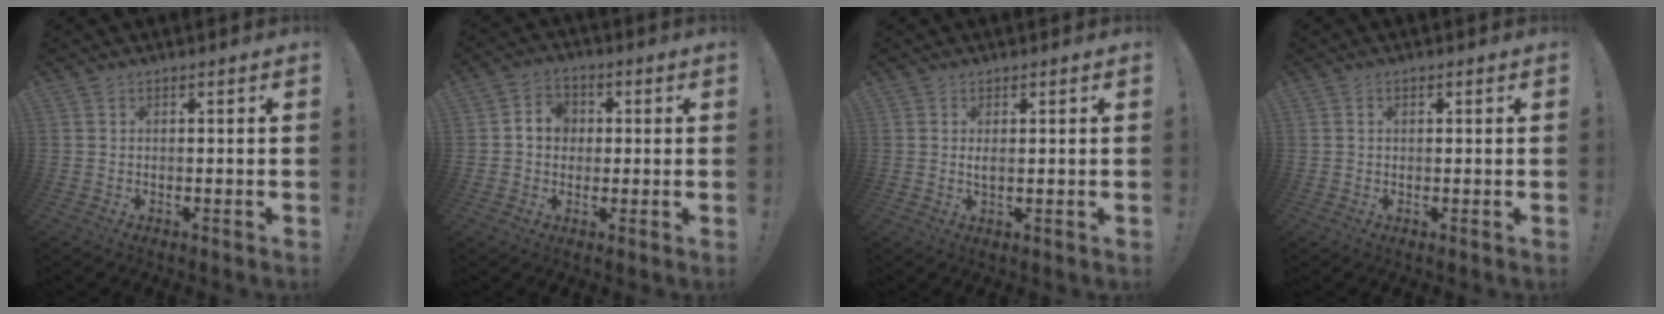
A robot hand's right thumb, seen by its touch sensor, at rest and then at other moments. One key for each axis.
{"total": 6.8, "fx": 0.7, "fy": 6.0, "fz": 3.1, "tx": -0.050, "ty": 0.013, "tz": 0.016}
{"total": 1.6, "fx": 0.5, "fy": 0.4, "fz": 1.5, "tx": -0.024, "ty": -0.003, "tz": 0.007}
{"total": 0.8, "fx": 0.4, "fy": 0.5, "fz": 0.4, "tx": -0.004, "ty": 0.001, "tz": 0.005}